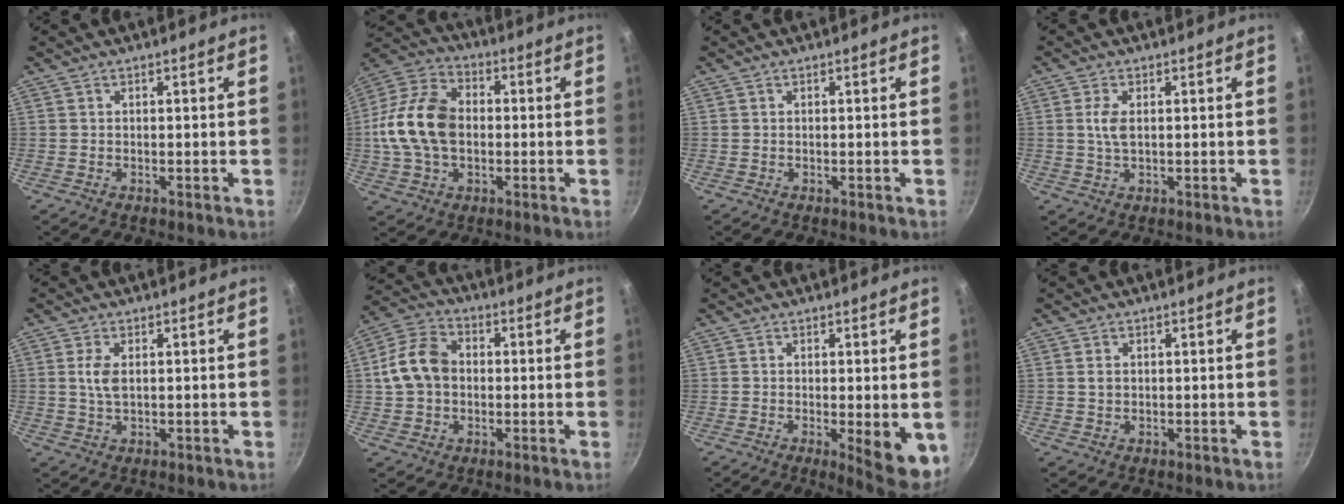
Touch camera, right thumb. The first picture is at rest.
{"total": 16.2, "force": [-0.3, 11.2, 11.8], "torque": [-0.214, 0.029, -0.019]}
{"total": 0.0}
{"total": 3.5, "force": [0.5, 1.7, 3.0], "torque": [-0.063, 0.002, 0.010]}
{"total": 3.7, "force": [0.6, 2.0, 3.1], "torque": [-0.064, 0.000, 0.013]}
{"total": 10.9, "force": [0.3, 8.3, 7.1], "torque": [-0.111, 0.023, -0.009]}
{"total": 8.0, "force": [-1.2, 2.2, 7.6], "torque": [-0.082, -0.010, -0.009]}
{"total": 1.8, "force": [0.4, 1.4, 1.0], "torque": [-0.015, 0.001, 0.006]}